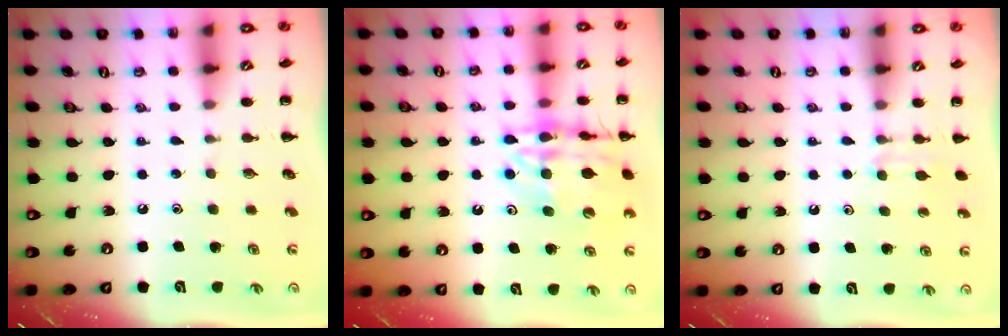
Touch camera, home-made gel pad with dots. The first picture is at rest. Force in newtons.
{"total": 17.7, "press": 17.6, "slide": 1.6}
{"total": 3.9, "press": 3.7, "slide": 1.5}